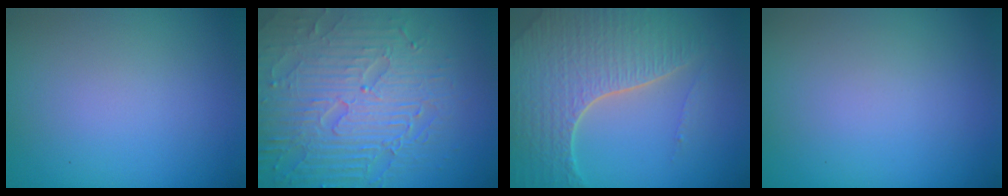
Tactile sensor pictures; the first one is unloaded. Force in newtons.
{"total": 8.4, "press": 6.0, "slide": 5.9}
{"total": 7.1, "press": 5.1, "slide": 5.0}
{"total": 0.0}